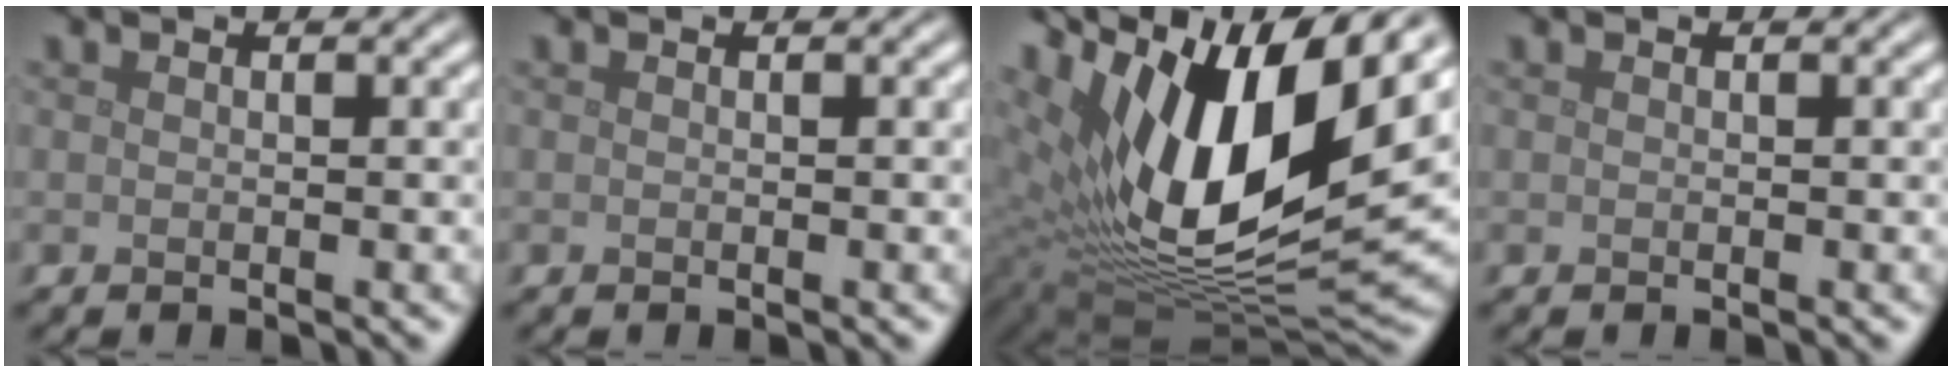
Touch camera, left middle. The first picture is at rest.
{"total": 0.0}
{"total": 16.7, "force": [6.4, 7.4, 13.5], "torque": [-0.252, 0.005, 0.109]}
{"total": 0.0}